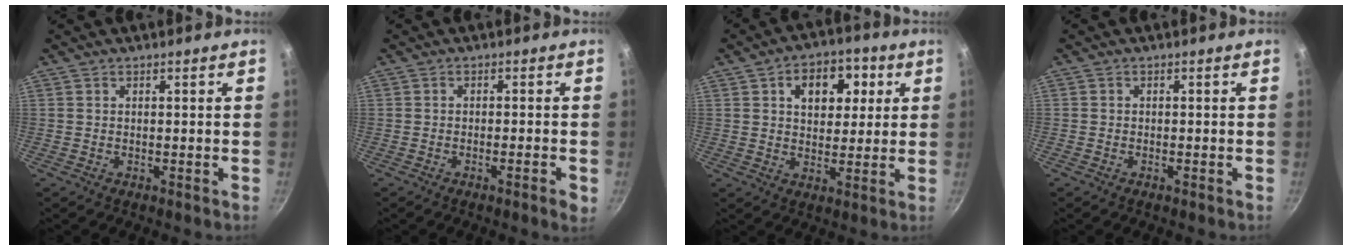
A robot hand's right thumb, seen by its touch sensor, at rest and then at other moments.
{"total": 3.0, "force": [-1.4, 0.4, 2.7], "torque": [-0.041, 0.006, -0.022]}
{"total": 10.8, "force": [3.5, 7.2, 7.2], "torque": [-0.062, 0.001, 0.044]}
{"total": 0.6, "force": [-0.5, 0.2, 0.3], "torque": [-0.009, 0.002, -0.009]}